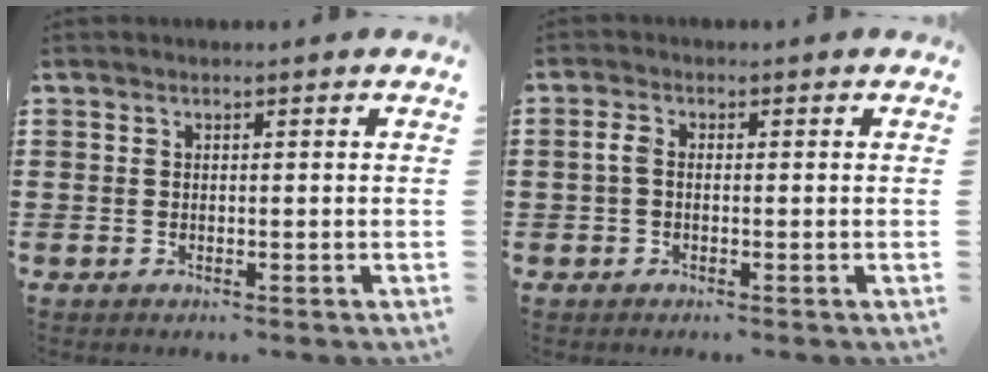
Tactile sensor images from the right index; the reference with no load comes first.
{"total": 1.5, "force": [-0.2, 0.5, 1.4], "torque": [-0.032, -0.001, -0.006]}